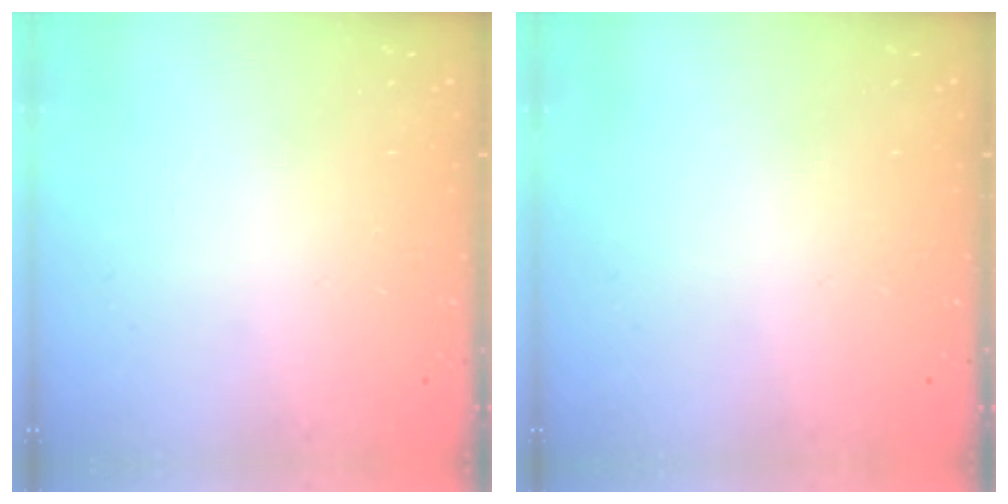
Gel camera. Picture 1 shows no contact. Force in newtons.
{"total": 0.0}